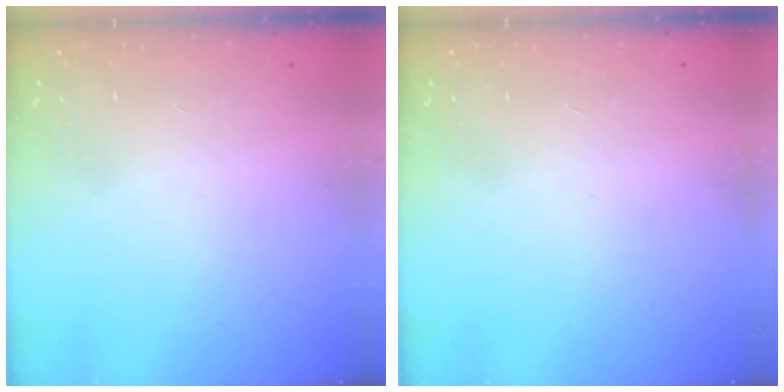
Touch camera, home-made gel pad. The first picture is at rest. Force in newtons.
{"total": 0.0}